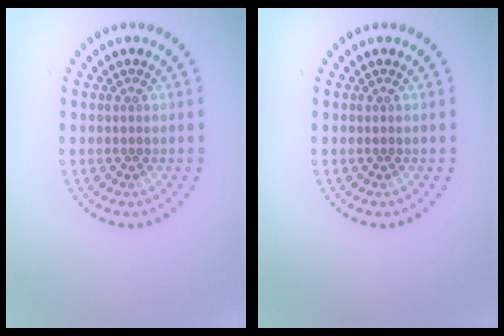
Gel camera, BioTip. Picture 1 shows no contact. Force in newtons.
{"total": 0.0}